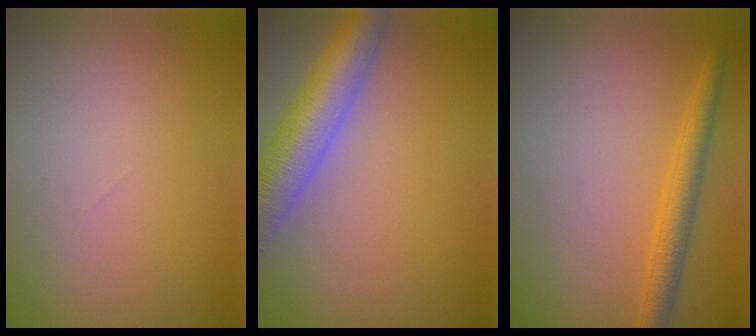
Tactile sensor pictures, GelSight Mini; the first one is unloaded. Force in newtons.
{"total": 7.6, "press": 7.6, "slide": 0.3}
{"total": 3.0, "press": 3.0, "slide": 0.2}